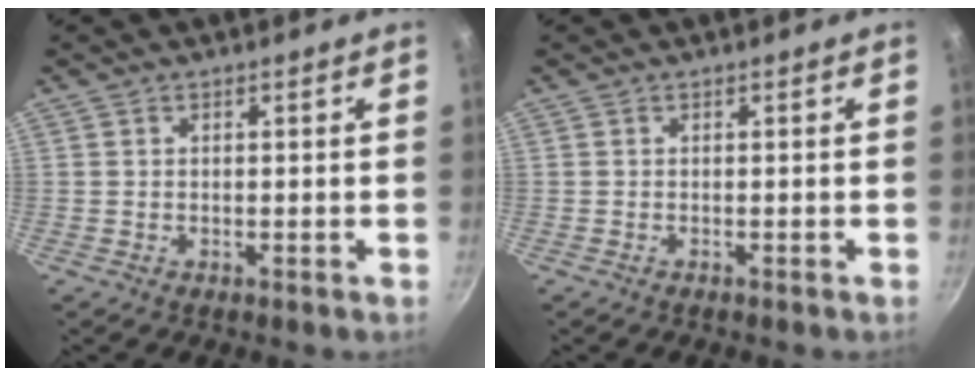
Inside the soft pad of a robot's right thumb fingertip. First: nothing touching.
{"total": 0.0}